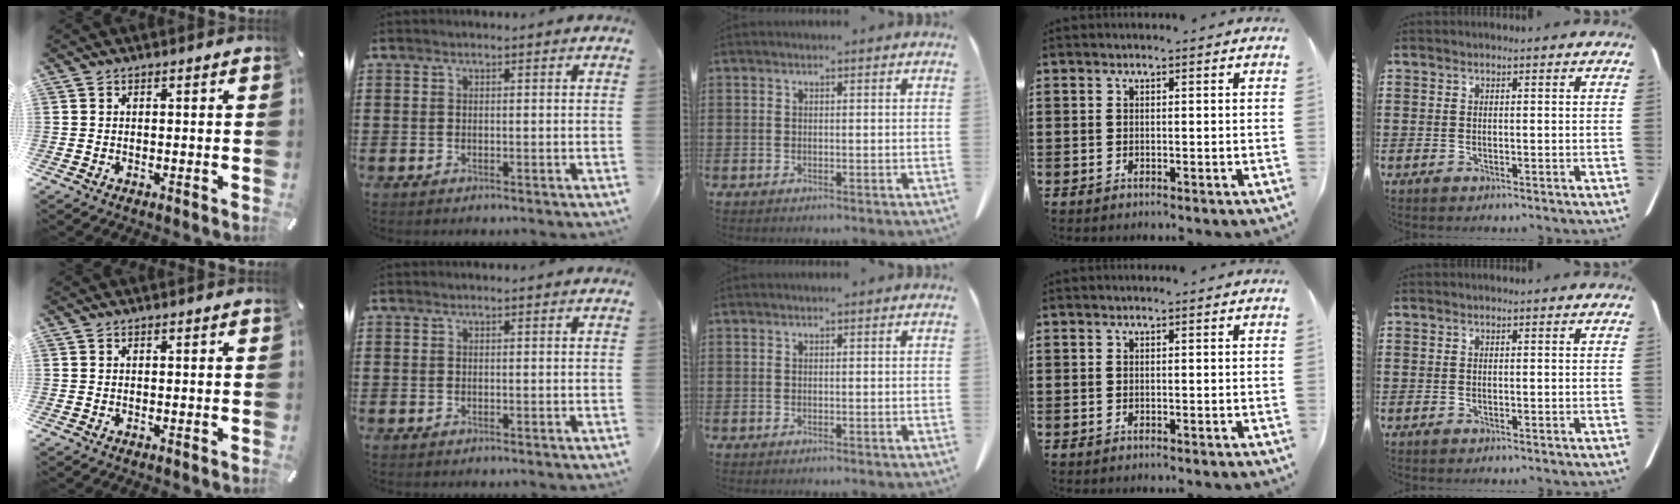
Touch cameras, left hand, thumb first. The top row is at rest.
{}